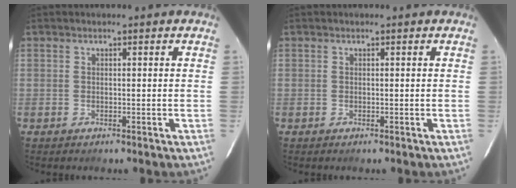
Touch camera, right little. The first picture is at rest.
{"total": 0.0}